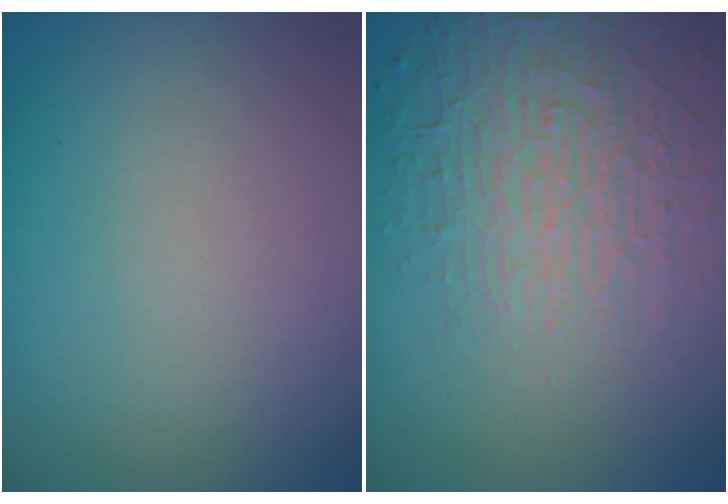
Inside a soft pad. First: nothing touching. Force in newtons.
{"total": 4.6, "press": 4.0, "slide": 2.3}